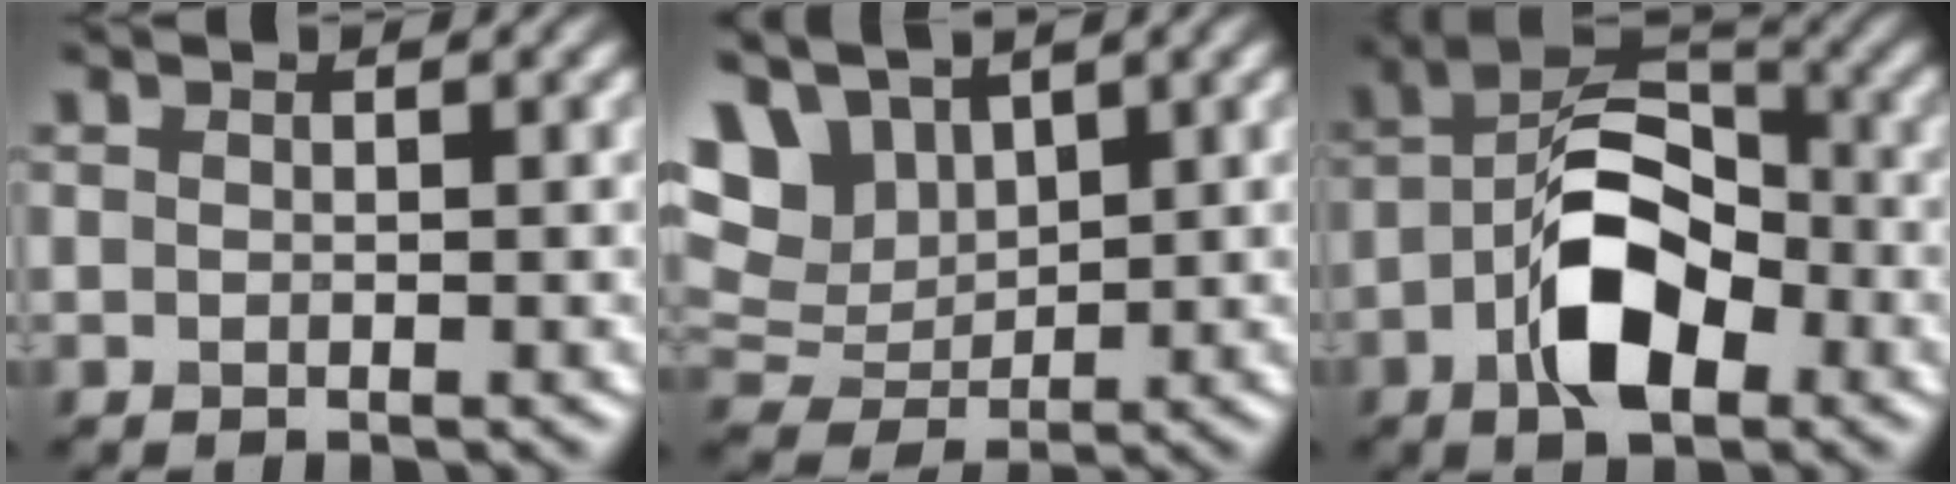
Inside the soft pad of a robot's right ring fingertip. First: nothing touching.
{"total": 7.5, "force": [3.9, 4.8, 4.2], "torque": [-0.114, 0.021, 0.078]}
{"total": 8.9, "force": [-3.2, 4.8, 6.8], "torque": [-0.121, 0.009, -0.064]}